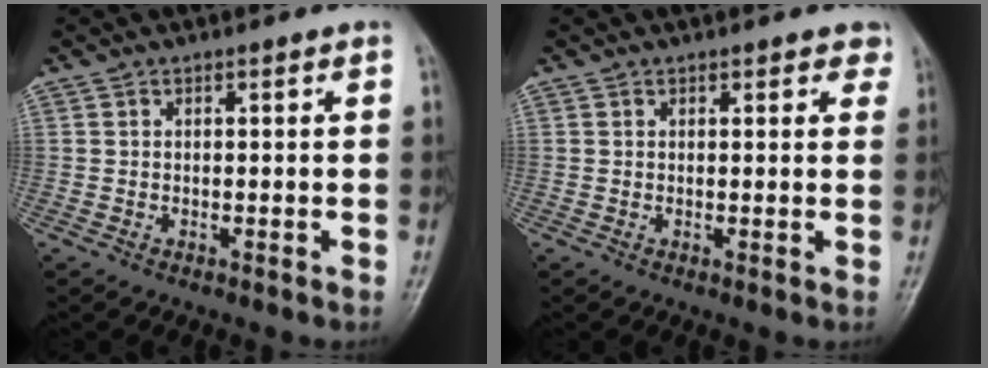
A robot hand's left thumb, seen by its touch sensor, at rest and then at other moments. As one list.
[{"total": 2.9, "force": [2.0, 1.4, 1.7], "torque": [0.002, -0.004, 0.019]}]